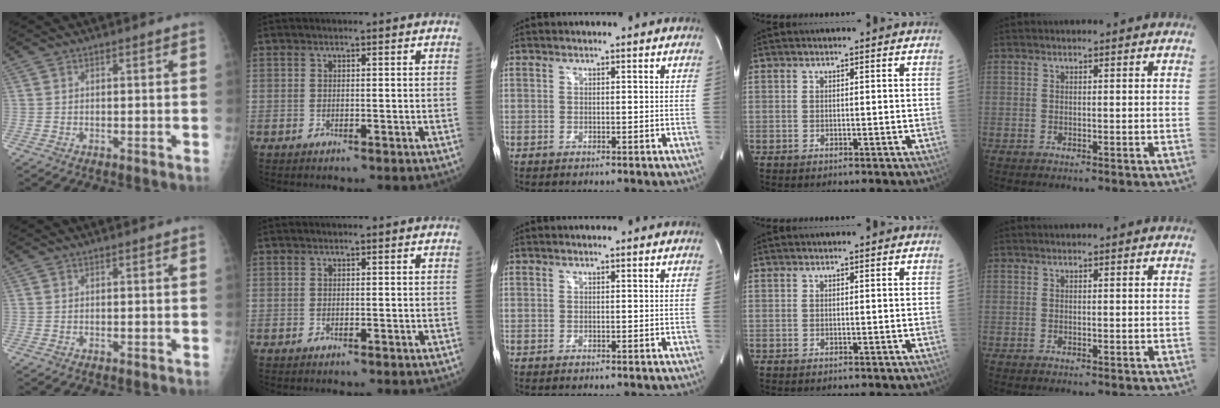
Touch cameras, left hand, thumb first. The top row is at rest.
{}